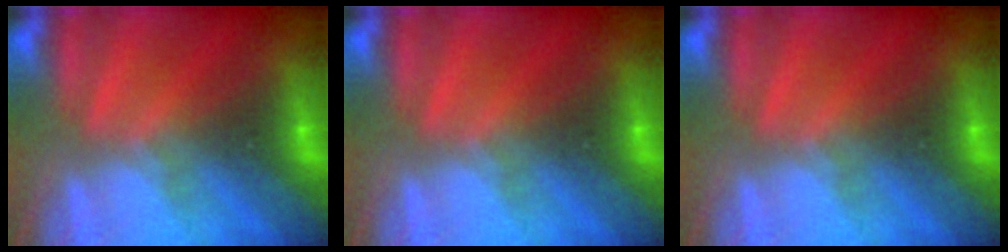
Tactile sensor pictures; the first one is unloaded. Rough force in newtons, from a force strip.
{"total": 0.0}
{"total": 0.0}